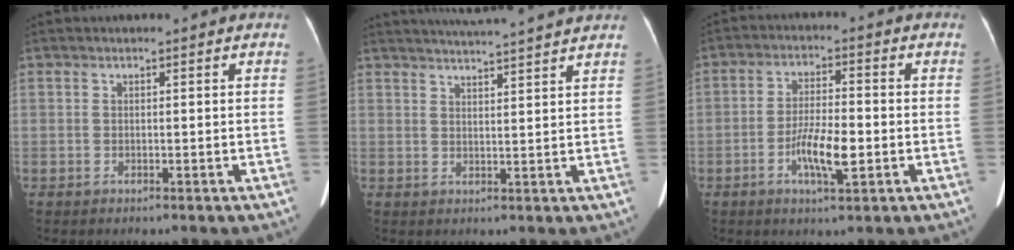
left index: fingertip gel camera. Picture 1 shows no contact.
{"total": 12.1, "force": [11.2, -0.9, 4.5], "torque": [-0.076, 0.008, 0.142]}
{"total": 6.9, "force": [-2.4, 1.5, 6.3], "torque": [-0.123, -0.004, -0.044]}